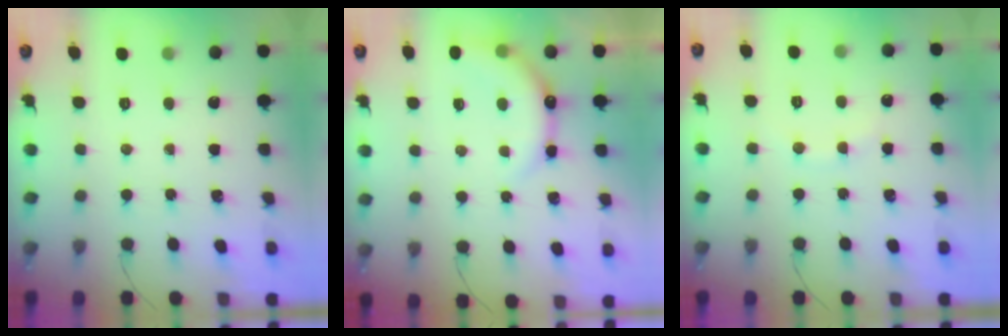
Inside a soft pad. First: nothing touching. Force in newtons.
{"total": 8.3, "press": 8.3, "slide": 0.3}
{"total": 6.0, "press": 5.8, "slide": 1.6}